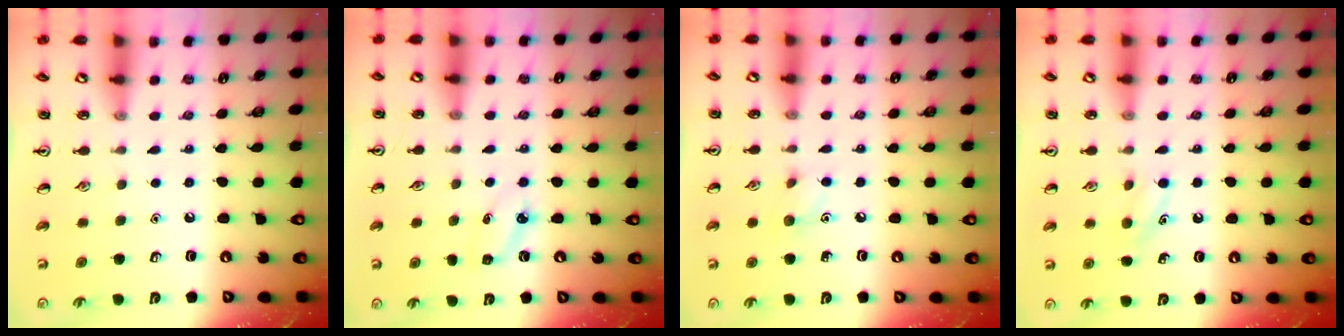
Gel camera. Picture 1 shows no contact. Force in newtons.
{"total": 5.0, "press": 4.8, "slide": 1.6}
{"total": 5.7, "press": 5.5, "slide": 1.7}
{"total": 6.8, "press": 6.5, "slide": 1.9}